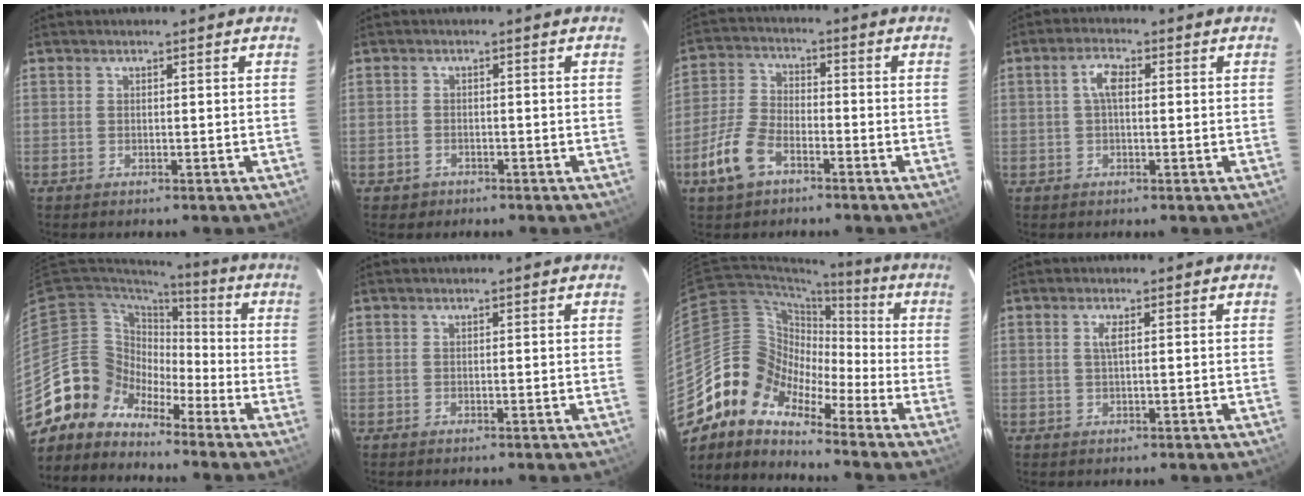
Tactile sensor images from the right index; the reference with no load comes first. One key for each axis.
{"total": 2.3, "fx": -1.3, "fy": 1.9, "fz": 0.3, "tx": -0.013, "ty": 0.004, "tz": -0.018}
{"total": 9.2, "fx": -5.2, "fy": 4.8, "fz": 5.9, "tx": -0.138, "ty": 0.004, "tz": -0.104}
{"total": 3.7, "fx": 0.6, "fy": 1.7, "fz": 3.3, "tx": -0.065, "ty": 0.011, "tz": 0.011}
{"total": 9.4, "fx": -7.1, "fy": 5.9, "fz": -1.5, "tx": 0.015, "ty": 0.050, "tz": -0.156}
{"total": 0.0}
{"total": 10.9, "fx": -8.1, "fy": 6.6, "fz": 3.2, "tx": -0.061, "ty": 0.030, "tz": -0.185}
{"total": 1.5, "fx": 0.3, "fy": 0.0, "fz": 1.4, "tx": -0.029, "ty": 0.001, "tz": 0.005}